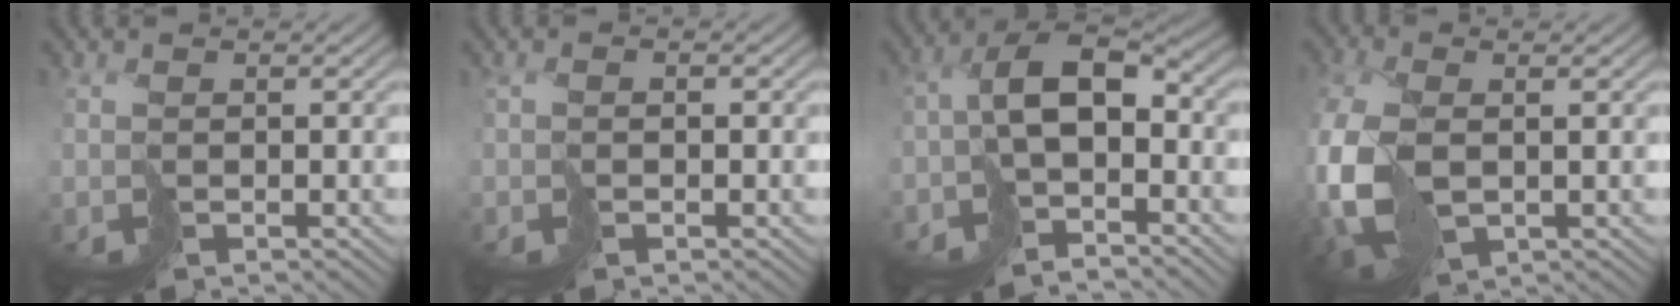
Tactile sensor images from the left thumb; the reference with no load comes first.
{"total": 0.7, "force": [-0.4, 0.3, 0.6], "torque": [-0.012, 0.000, -0.007]}
{"total": 7.8, "force": [-3.1, 3.7, 6.2], "torque": [-0.108, 0.005, -0.061]}
{"total": 11.5, "force": [-2.3, 7.0, 8.8], "torque": [-0.258, -0.036, -0.028]}